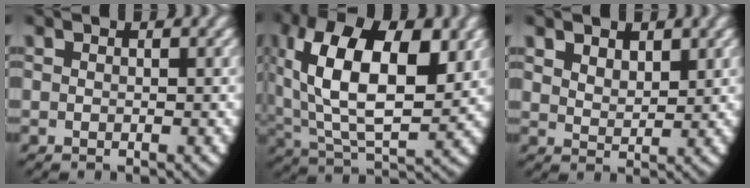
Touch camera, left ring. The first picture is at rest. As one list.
[{"total": 10.6, "force": [2.2, 5.7, 8.6], "torque": [-0.172, -0.025, 0.056]}, {"total": 2.4, "force": [1.8, 1.2, 1.1], "torque": [-0.034, -0.019, 0.046]}]